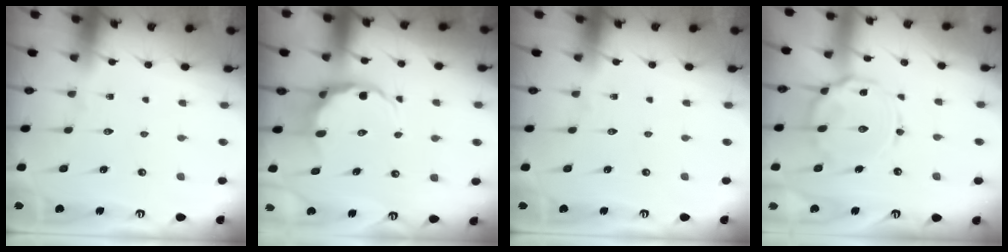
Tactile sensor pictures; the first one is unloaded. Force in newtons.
{"total": 6.8, "press": 6.6, "slide": 1.6}
{"total": 0.0}
{"total": 13.0, "press": 13.0, "slide": 1.2}